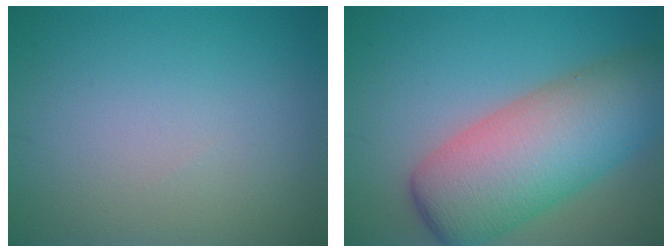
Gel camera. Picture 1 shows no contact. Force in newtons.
{"total": 10.3, "press": 10.3, "slide": 0.4}